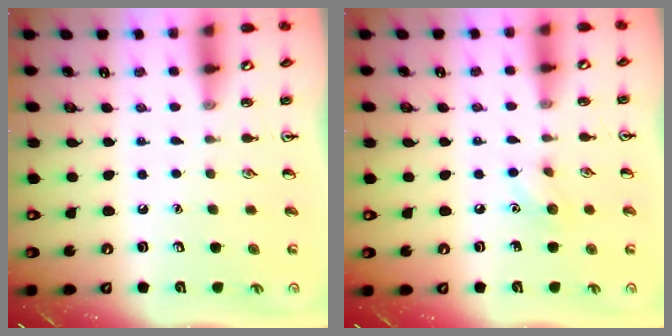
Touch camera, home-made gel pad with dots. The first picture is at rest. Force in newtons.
{"total": 5.7, "press": 5.4, "slide": 1.9}